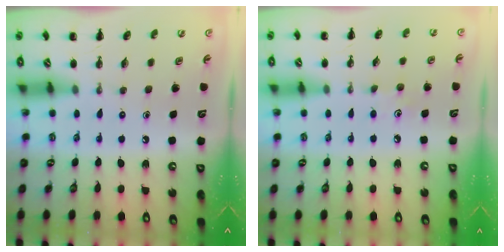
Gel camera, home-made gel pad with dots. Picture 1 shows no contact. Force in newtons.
{"total": 3.7, "press": 3.6, "slide": 1.0}